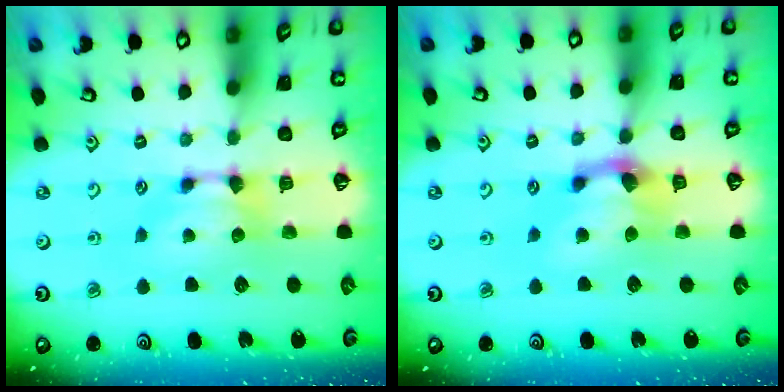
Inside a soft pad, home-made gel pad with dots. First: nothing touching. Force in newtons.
{"total": 2.1, "press": 1.3, "slide": 1.7}